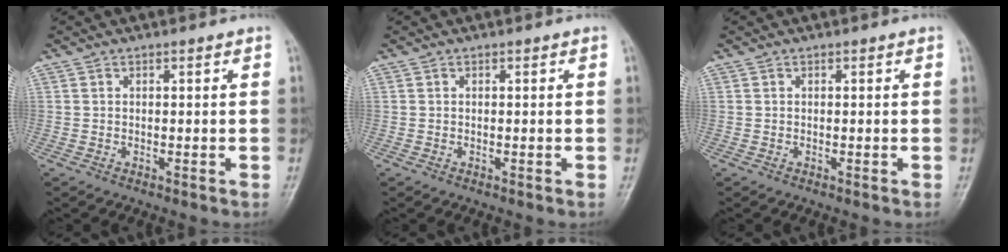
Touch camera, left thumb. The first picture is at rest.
{"total": 0.0}
{"total": 0.0}